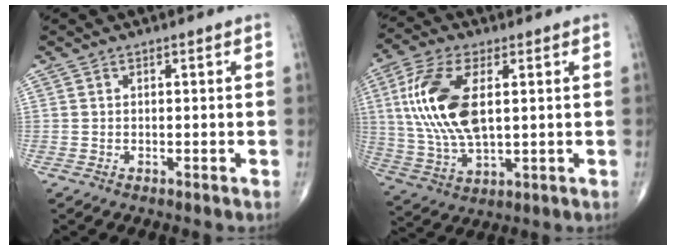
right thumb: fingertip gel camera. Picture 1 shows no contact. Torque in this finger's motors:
{"motor_torque": [-0.78, 2.21, 1.75, 0.76, 0.60]}